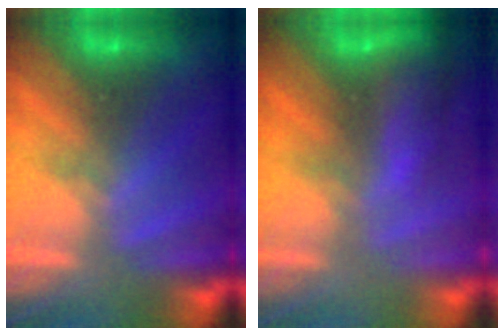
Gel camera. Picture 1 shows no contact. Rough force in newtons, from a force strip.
{"total": 6.8}